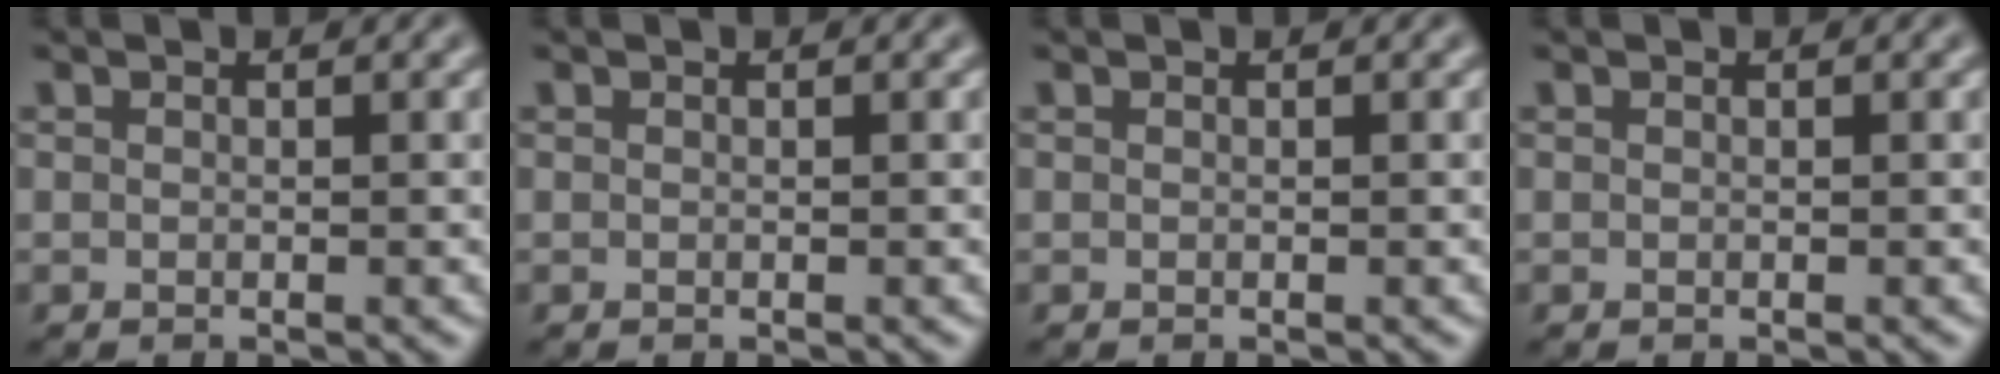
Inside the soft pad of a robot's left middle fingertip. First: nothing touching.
{"total": 0.0}
{"total": 0.0}
{"total": 0.0}